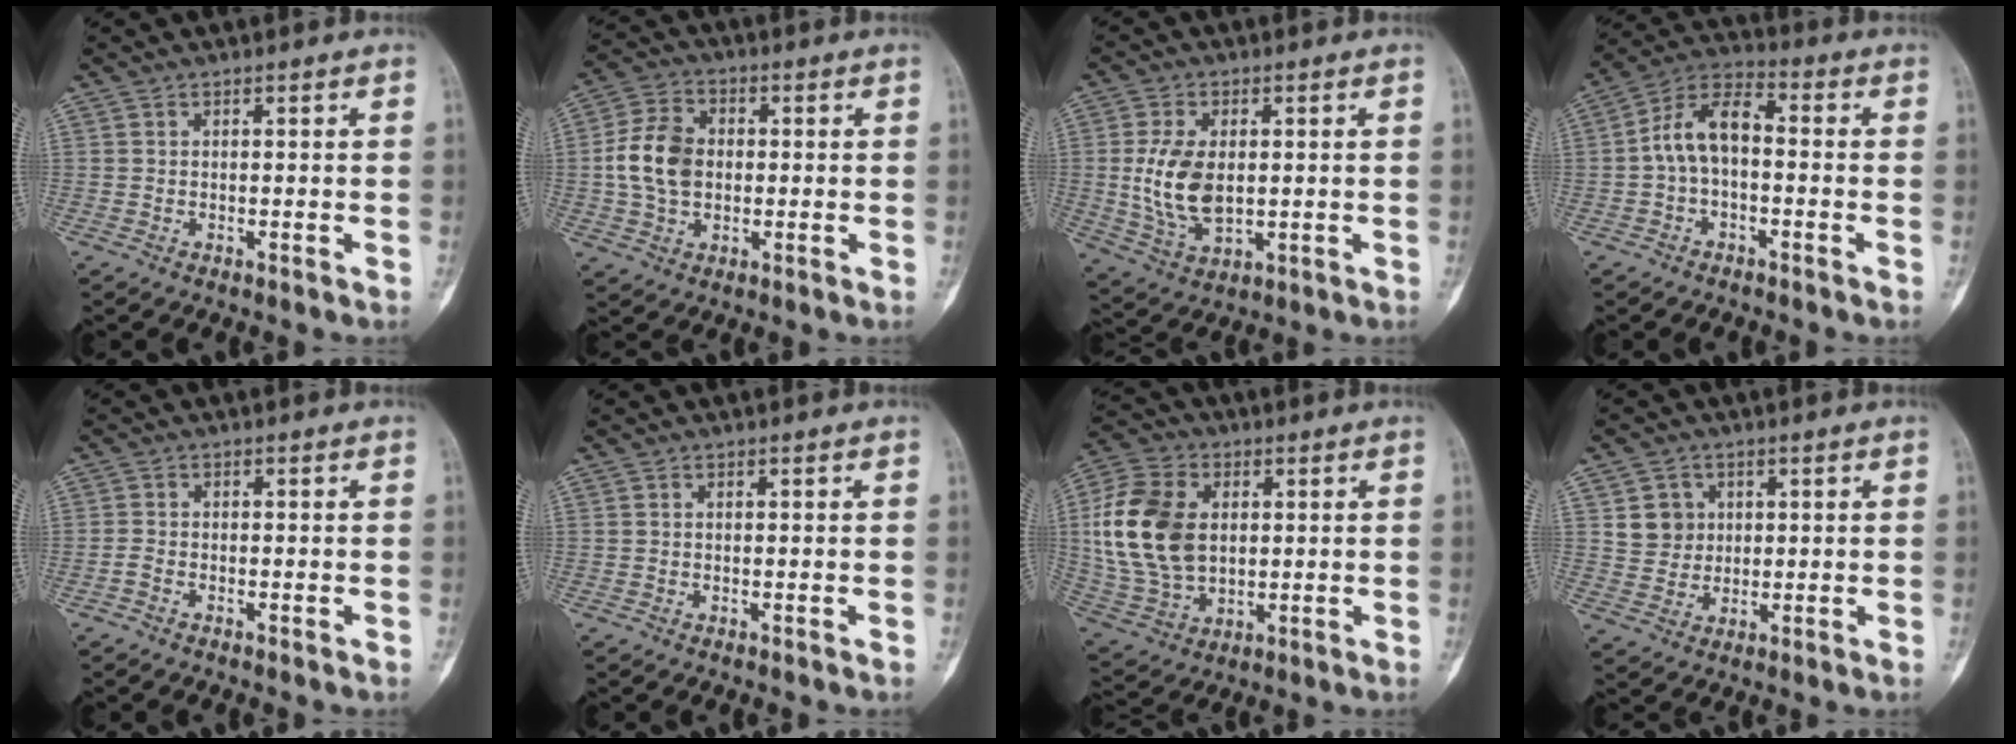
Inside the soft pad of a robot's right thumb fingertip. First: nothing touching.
{"total": 10.4, "force": [0.0, 7.6, 7.1], "torque": [-0.124, 0.014, -0.006]}
{"total": 10.8, "force": [0.4, 6.4, 8.7], "torque": [-0.170, -0.009, 0.019]}
{"total": 9.1, "force": [-0.8, 5.2, 7.4], "torque": [-0.135, 0.038, -0.028]}
{"total": 1.3, "force": [-0.9, 0.7, 0.7], "torque": [-0.021, 0.004, -0.021]}
{"total": 0.0}
{"total": 18.1, "force": [2.2, 12.5, 12.9], "torque": [-0.249, 0.001, 0.048]}
{"total": 6.5, "force": [1.6, 6.0, 1.9], "torque": [-0.003, -0.003, 0.031]}